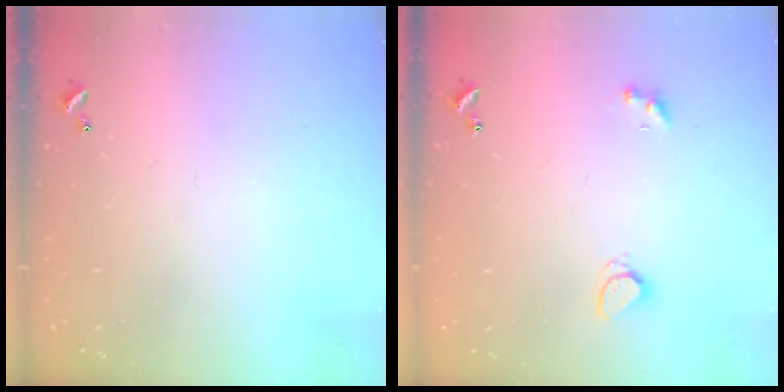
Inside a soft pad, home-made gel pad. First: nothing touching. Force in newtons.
{"total": 2.1, "press": 2.0, "slide": 0.6}